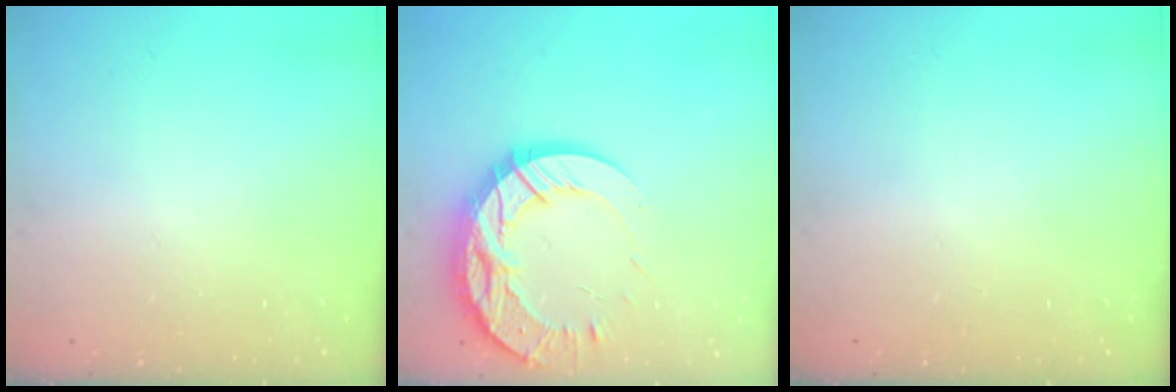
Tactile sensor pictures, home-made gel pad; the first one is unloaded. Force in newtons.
{"total": 18.0, "press": 17.9, "slide": 1.6}
{"total": 0.0}